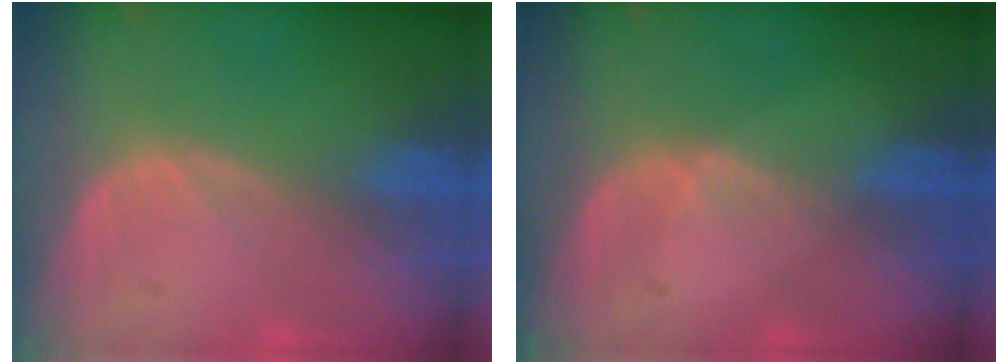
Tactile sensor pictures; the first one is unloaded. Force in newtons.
{"total": 0.8, "press": 0.8, "slide": 0.1}